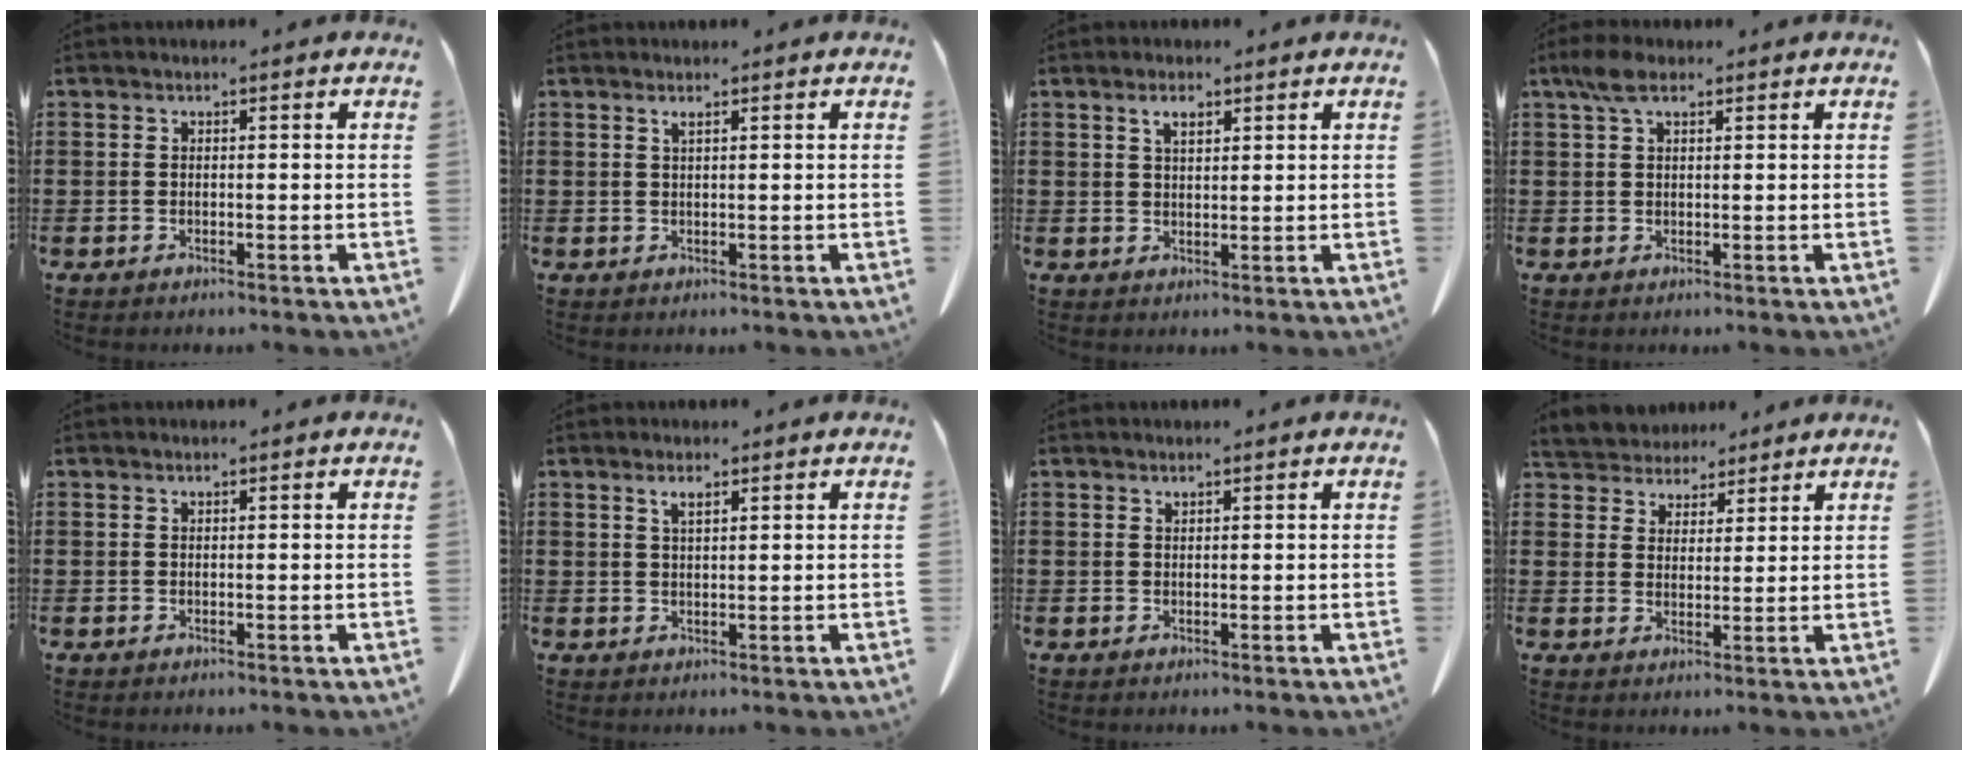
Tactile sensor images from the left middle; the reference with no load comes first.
{"total": 0.9, "force": [0.5, 0.1, 0.7], "torque": [-0.015, 0.000, 0.010]}
{"total": 2.5, "force": [1.6, 0.9, 1.6], "torque": [-0.029, 0.002, 0.026]}
{"total": 3.9, "force": [2.0, 1.6, 2.9], "torque": [-0.063, 0.008, 0.035]}
{"total": 0.0}
{"total": 1.8, "force": [1.2, 0.4, 1.2], "torque": [-0.018, -0.002, 0.019]}
{"total": 0.6, "force": [0.6, 0.1, 0.1], "torque": [-0.004, -0.001, 0.011]}
{"total": 4.2, "force": [3.8, 1.6, -0.5], "torque": [-0.010, -0.013, 0.070]}